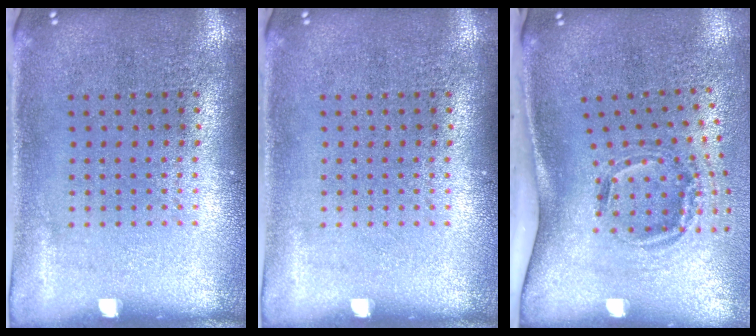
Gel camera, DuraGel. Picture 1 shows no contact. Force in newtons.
{"total": 0.0}
{"total": 2.1, "press": 1.3, "slide": 1.6}